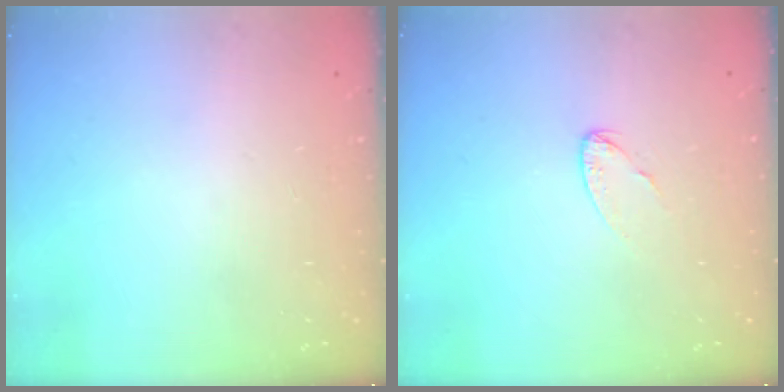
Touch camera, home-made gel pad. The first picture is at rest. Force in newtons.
{"total": 3.9, "press": 3.9, "slide": 0.4}